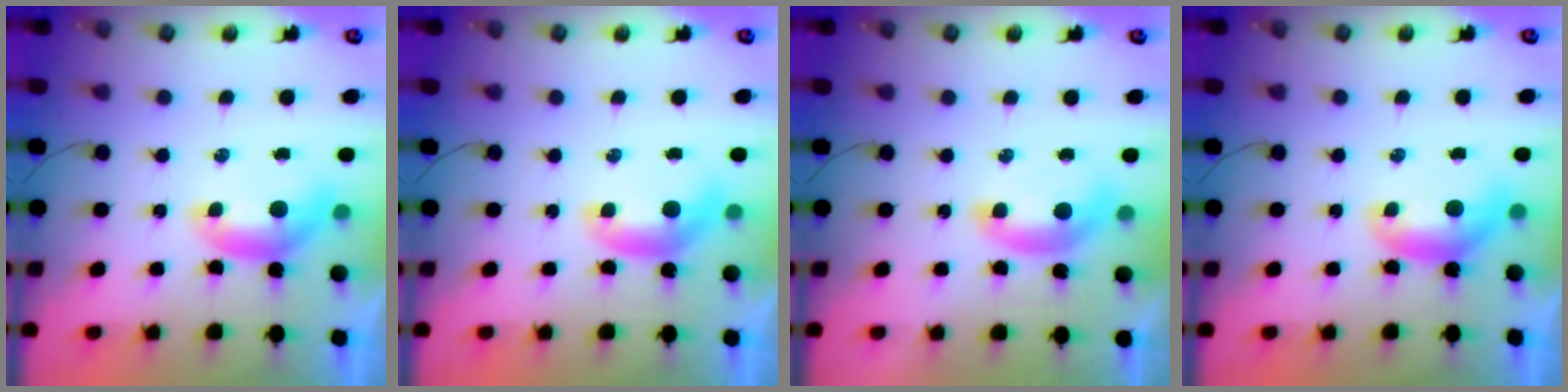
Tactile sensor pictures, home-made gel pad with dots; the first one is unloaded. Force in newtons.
{"total": 0.0}
{"total": 1.4, "press": 1.4, "slide": 0.4}
{"total": 0.0}